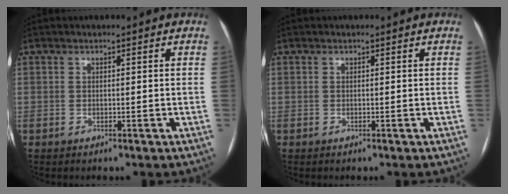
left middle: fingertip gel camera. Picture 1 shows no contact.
{"total": 0.0}